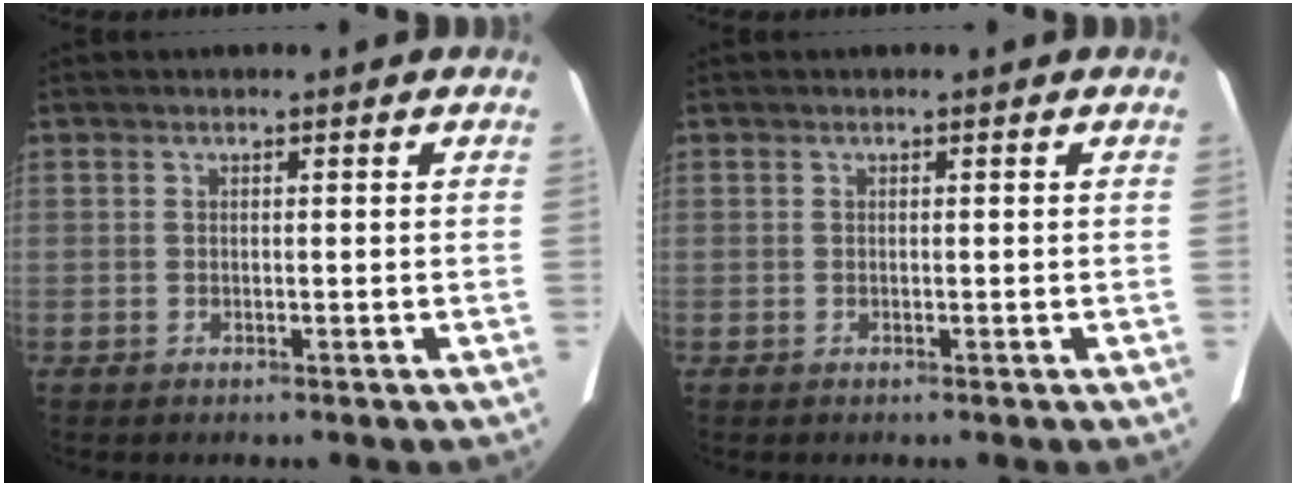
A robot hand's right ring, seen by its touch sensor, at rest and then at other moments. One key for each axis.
{"total": 0.0}